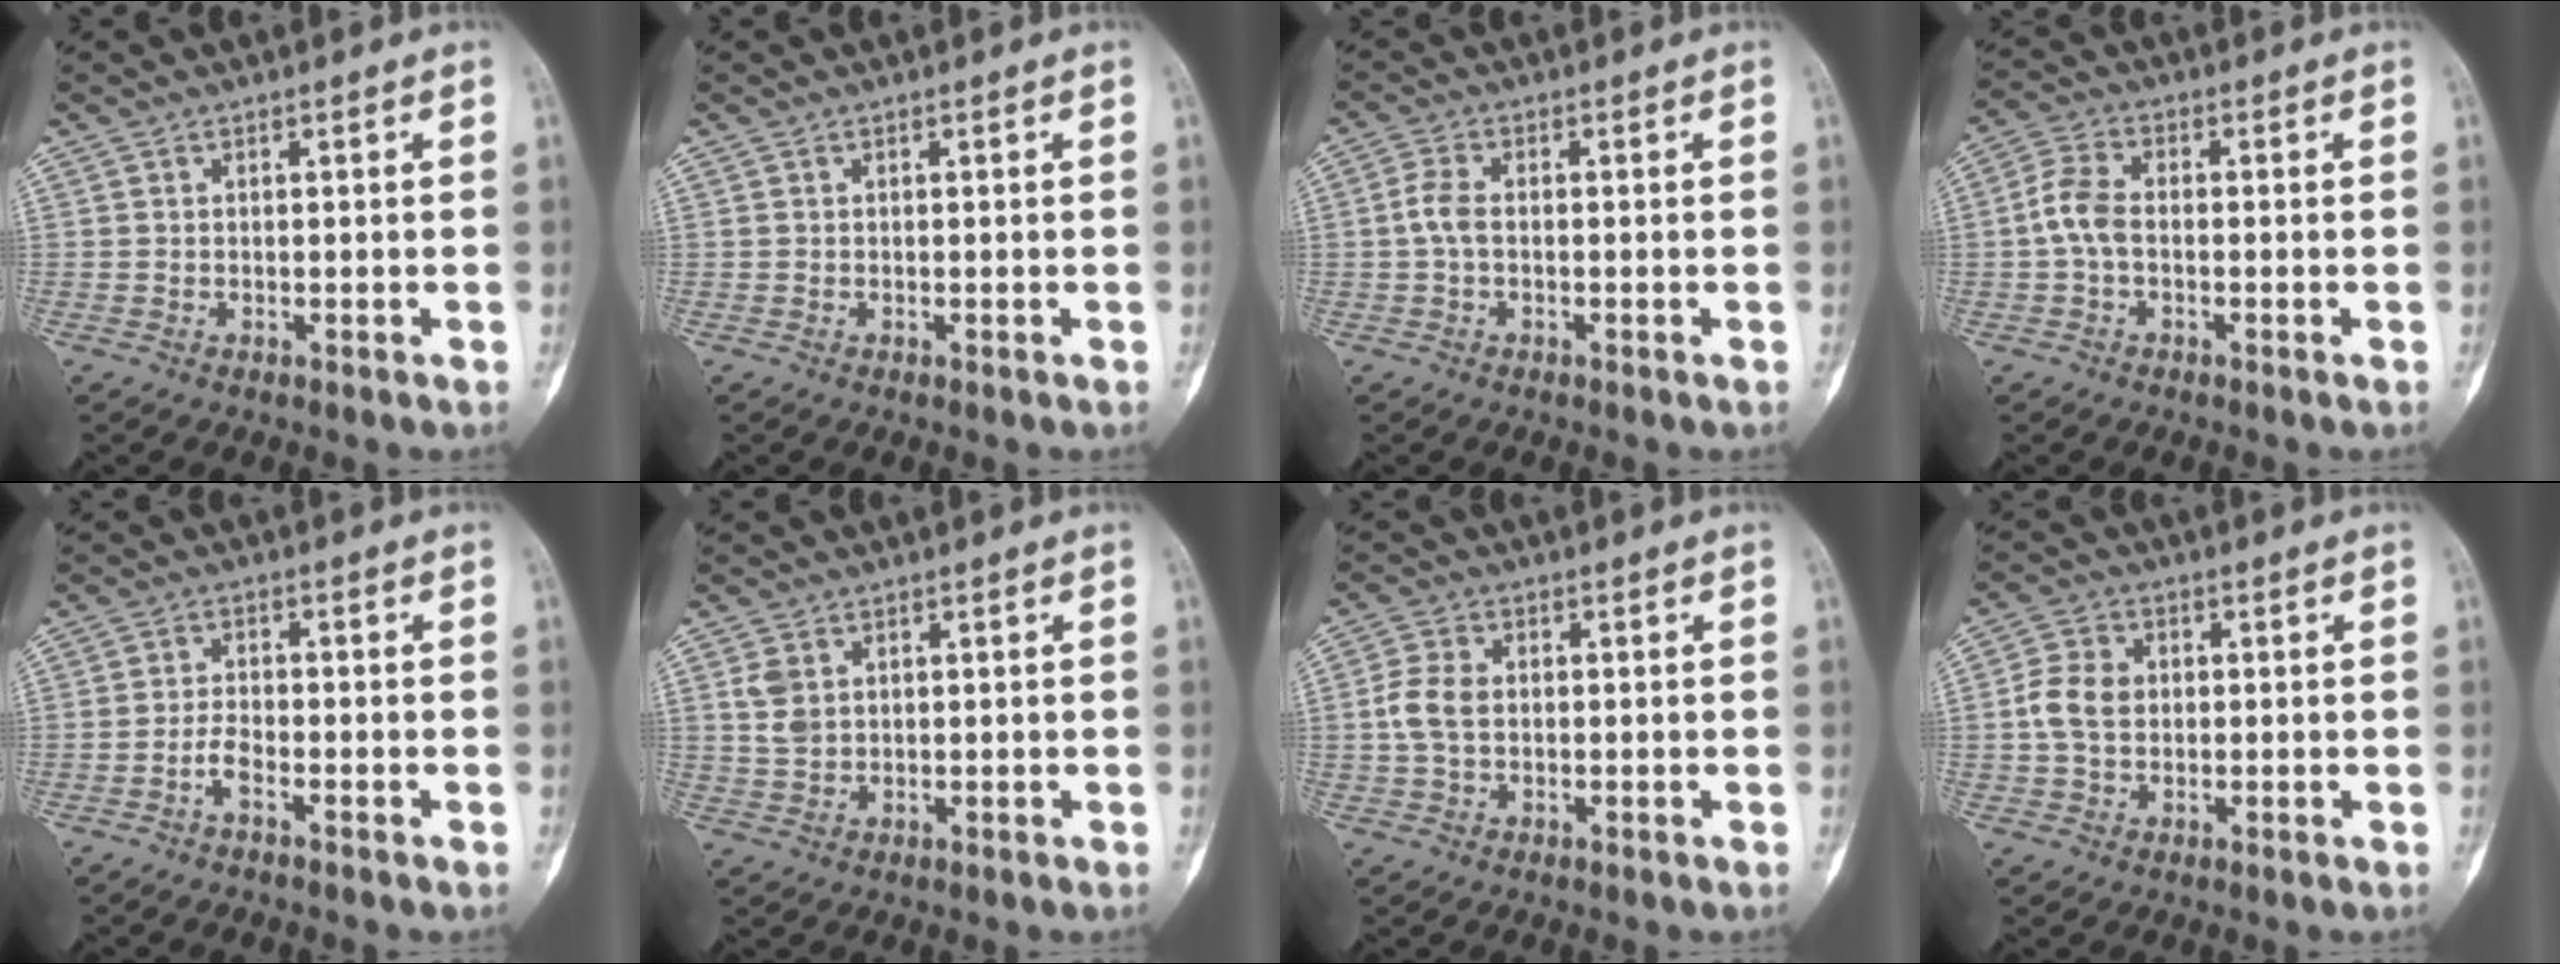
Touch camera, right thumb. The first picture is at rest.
{"total": 0.0}
{"total": 3.3, "force": [-0.5, 1.8, 2.7], "torque": [-0.059, 0.008, -0.016]}
{"total": 5.4, "force": [-0.9, 3.1, 4.3], "torque": [-0.089, 0.018, -0.027]}
{"total": 2.7, "force": [-1.6, 0.9, 1.9], "torque": [-0.037, 0.014, -0.035]}
{"total": 3.6, "force": [1.1, 2.7, 2.2], "torque": [-0.032, 0.000, 0.027]}
{"total": 5.3, "force": [0.0, 3.8, 3.7], "torque": [-0.078, 0.009, -0.005]}
{"total": 6.4, "force": [0.1, 5.0, 3.9], "torque": [-0.067, 0.010, -0.003]}